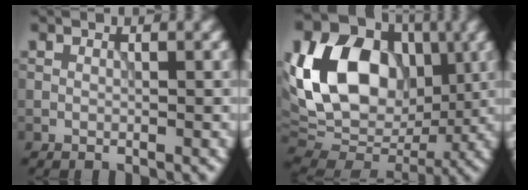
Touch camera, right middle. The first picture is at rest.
{"total": 15.5, "force": [1.8, 11.5, 10.2], "torque": [-0.196, 0.019, 0.019]}